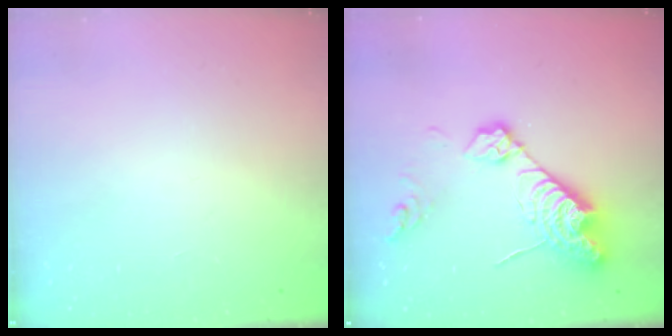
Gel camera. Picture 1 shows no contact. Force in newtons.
{"total": 15.4, "press": 15.3, "slide": 1.6}